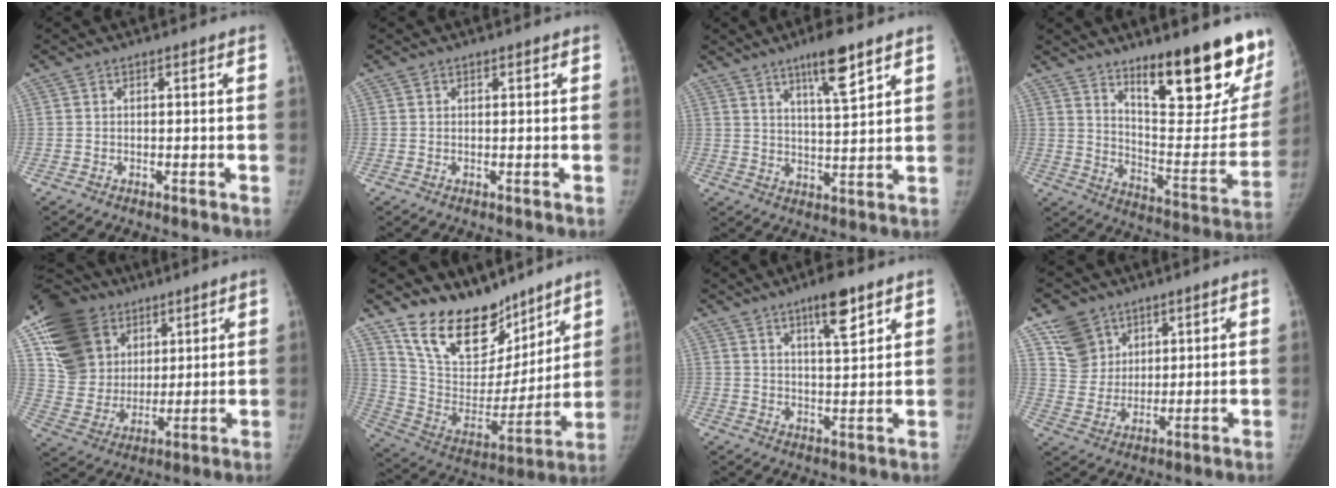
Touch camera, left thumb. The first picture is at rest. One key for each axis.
{"total": 0.0}
{"total": 8.7, "fx": 5.6, "fy": 1.5, "fz": 6.4, "tx": -0.102, "ty": -0.033, "tz": 0.097}
{"total": 23.8, "fx": 15.6, "fy": 6.3, "fz": 16.9, "tx": -0.192, "ty": -0.107, "tz": 0.237}
{"total": 21.4, "fx": 9.8, "fy": 16.7, "fz": 9.3, "tx": -0.152, "ty": -0.002, "tz": 0.189}
{"total": 21.0, "fx": 16.7, "fy": 10.4, "fz": 7.4, "tx": -0.070, "ty": -0.100, "tz": 0.290}
{"total": 7.6, "fx": 4.8, "fy": 1.9, "fz": 5.6, "tx": -0.079, "ty": -0.029, "tz": 0.077}
{"total": 8.8, "fx": 5.7, "fy": 6.5, "fz": 1.6, "tx": 0.001, "ty": -0.036, "tz": 0.119}